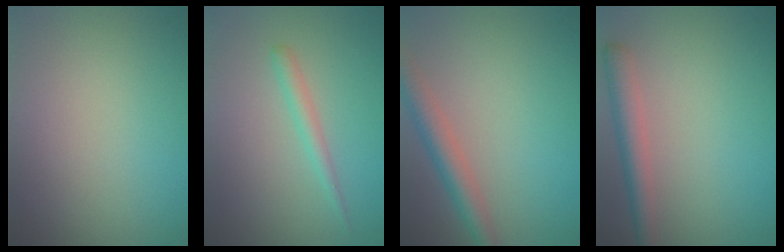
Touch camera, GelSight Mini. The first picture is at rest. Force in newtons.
{"total": 1.4, "press": 1.4, "slide": 0.1}
{"total": 3.5, "press": 3.5, "slide": 0.1}
{"total": 3.0, "press": 3.0, "slide": 0.2}